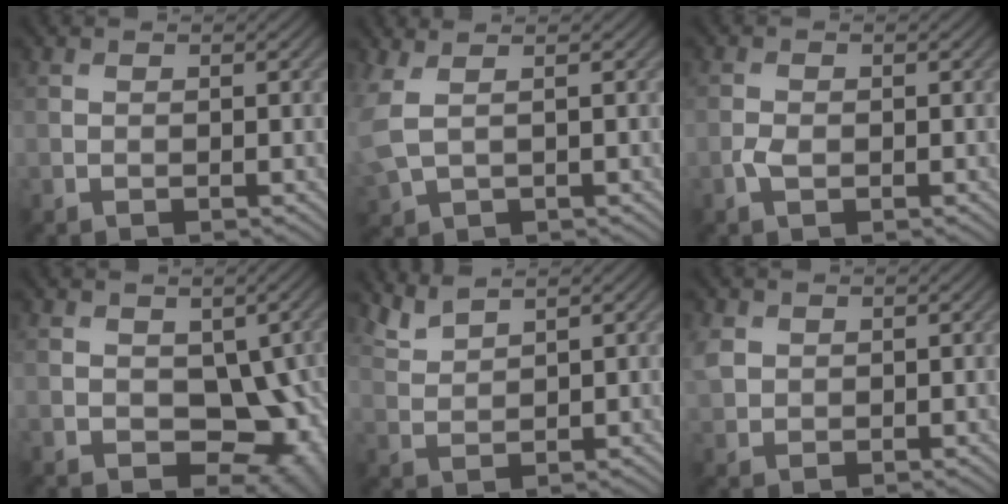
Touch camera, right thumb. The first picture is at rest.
{"total": 3.5, "force": [1.1, 1.6, 2.9], "torque": [-0.095, 0.000, 0.026]}
{"total": 1.6, "force": [-0.5, 0.9, 1.2], "torque": [-0.028, 0.000, -0.013]}
{"total": 9.3, "force": [-0.5, 6.5, 6.6], "torque": [-0.094, -0.034, 0.002]}
{"total": 2.8, "force": [2.6, 0.3, 1.1], "torque": [-0.027, 0.003, 0.063]}
{"total": 2.5, "force": [0.9, 2.1, 1.2], "torque": [-0.039, 0.002, 0.019]}